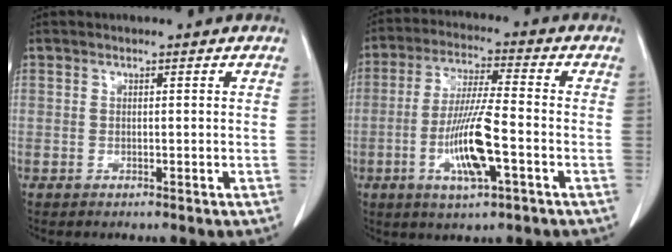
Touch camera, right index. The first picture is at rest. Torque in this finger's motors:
{"motor_torque": [1.33, -0.32, 0.27, 0.08]}